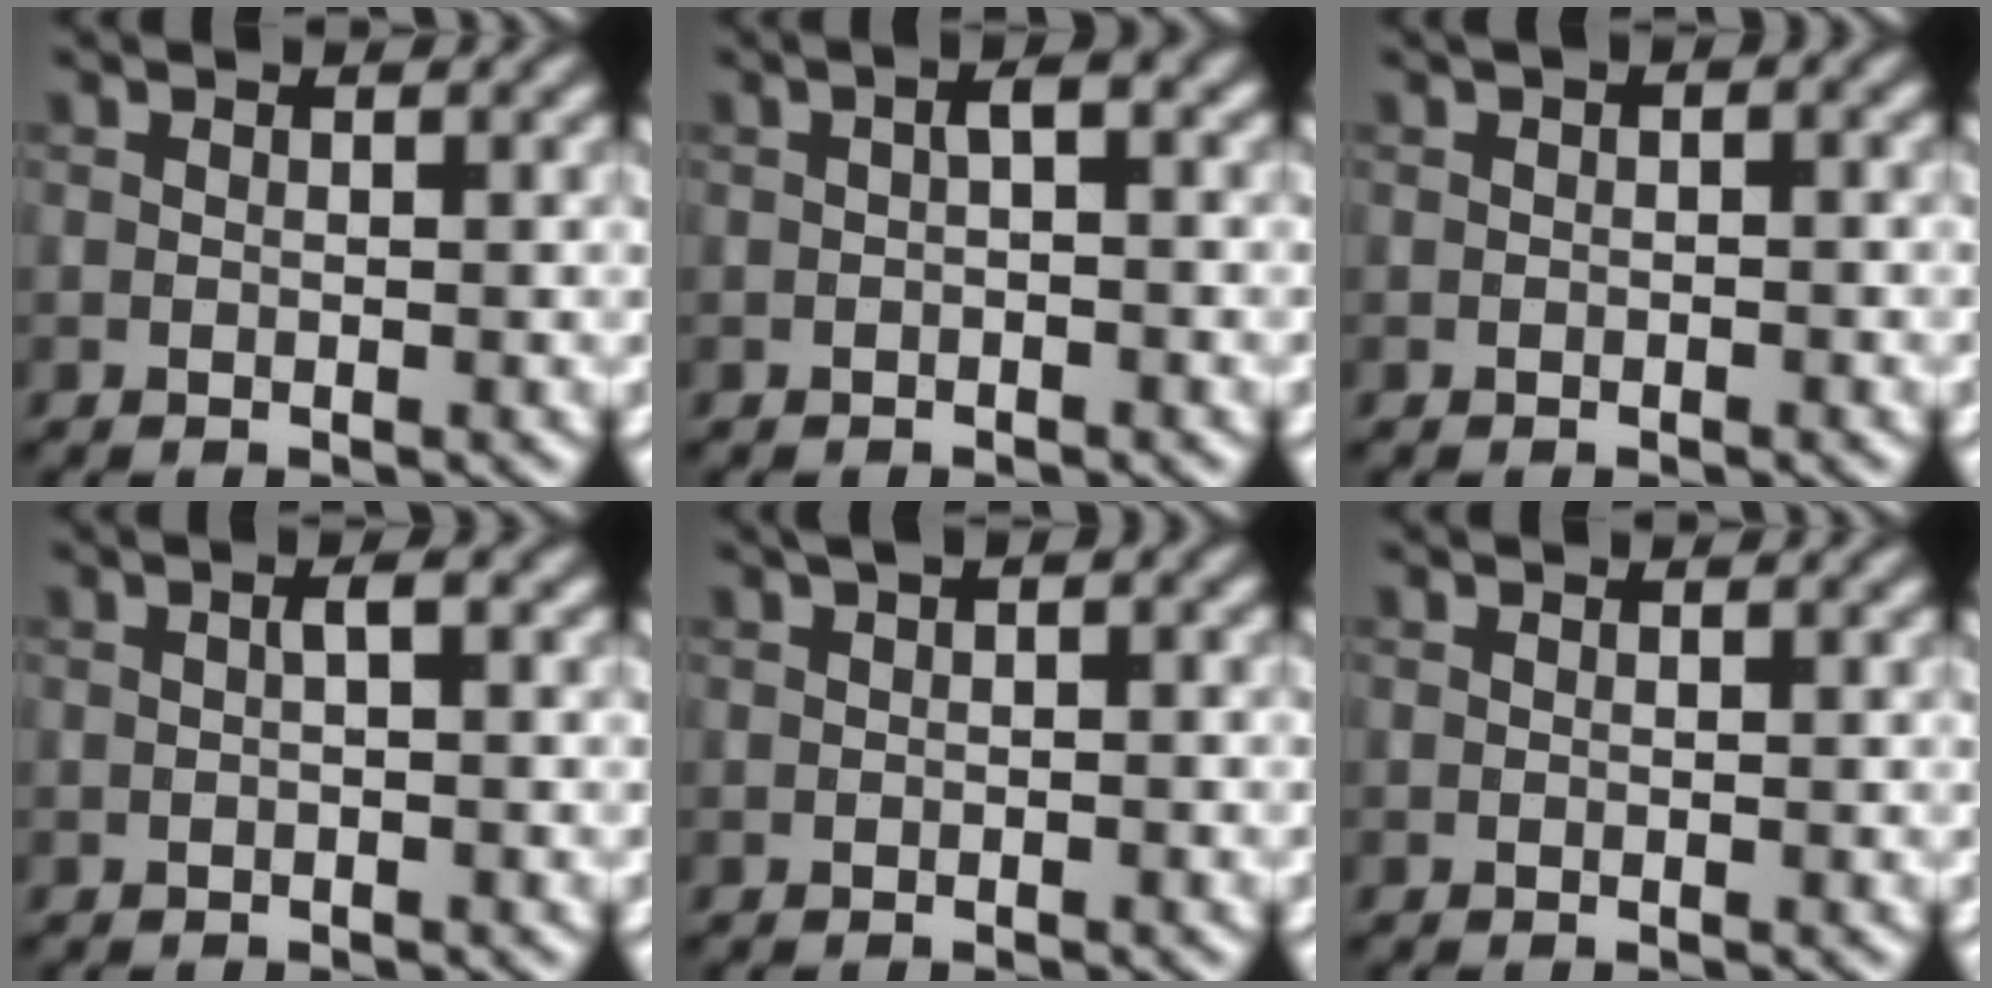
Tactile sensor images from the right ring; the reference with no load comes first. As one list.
[{"total": 1.4, "force": [-0.1, 0.4, 1.3], "torque": [-0.025, 0.005, -0.001]}, {"total": 1.1, "force": [0.2, 0.5, 0.9], "torque": [-0.013, 0.002, 0.001]}, {"total": 1.0, "force": [0.1, 0.2, 1.0], "torque": [-0.020, 0.004, 0.003]}, {"total": 1.6, "force": [0.6, 0.6, 1.3], "torque": [-0.014, 0.007, 0.009]}, {"total": 0.0}]